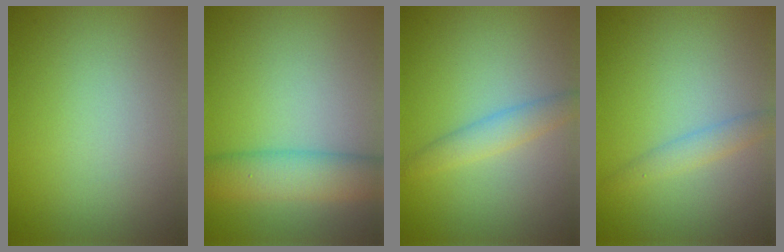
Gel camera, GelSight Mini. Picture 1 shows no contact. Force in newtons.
{"total": 5.6, "press": 5.5, "slide": 0.5}
{"total": 2.3, "press": 2.3, "slide": 0.0}
{"total": 1.6, "press": 1.6, "slide": 0.0}